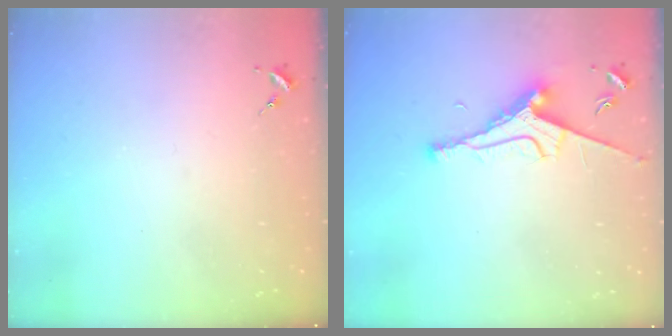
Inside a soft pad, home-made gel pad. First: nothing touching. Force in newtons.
{"total": 8.9, "press": 8.8, "slide": 1.3}